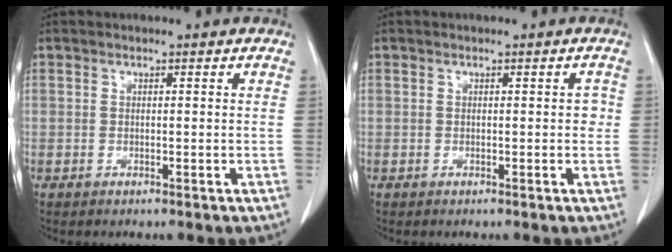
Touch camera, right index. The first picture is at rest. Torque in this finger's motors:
{"motor_torque": [0.13, -0.08, 0.08, 0.02]}